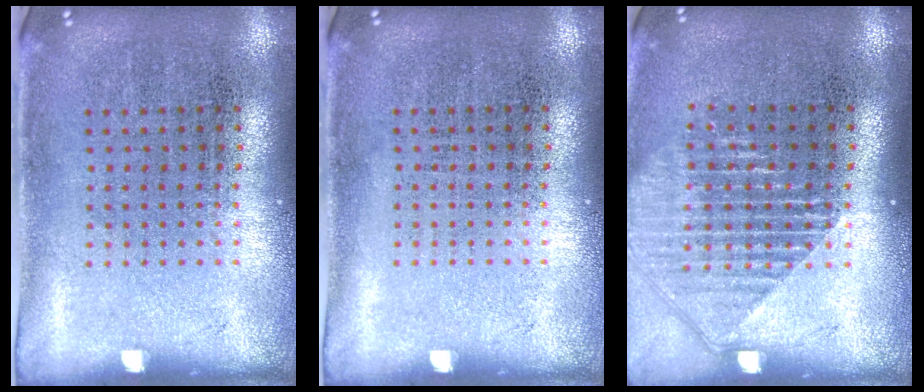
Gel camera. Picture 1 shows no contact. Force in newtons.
{"total": 0.0}
{"total": 1.7, "press": 1.5, "slide": 0.7}